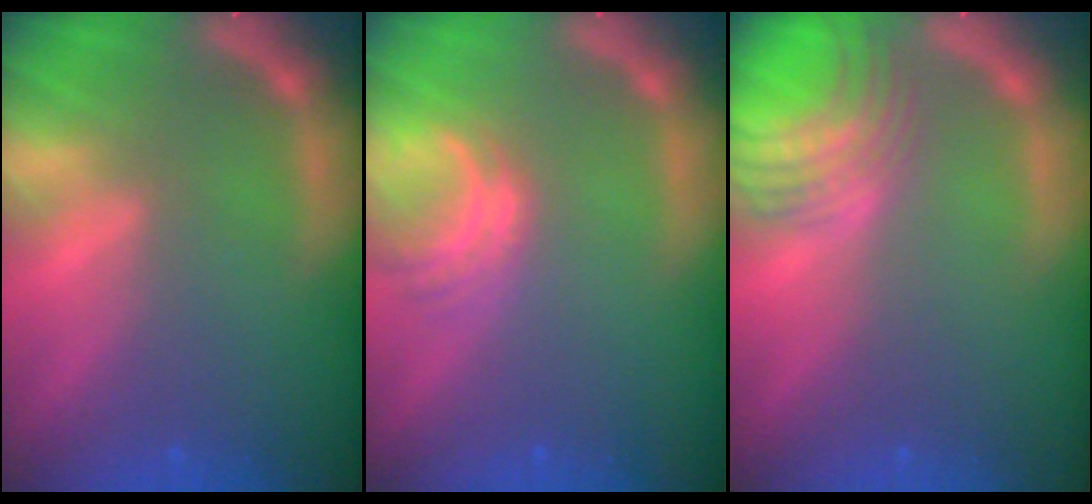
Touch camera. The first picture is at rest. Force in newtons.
{"total": 3.0}
{"total": 7.0}